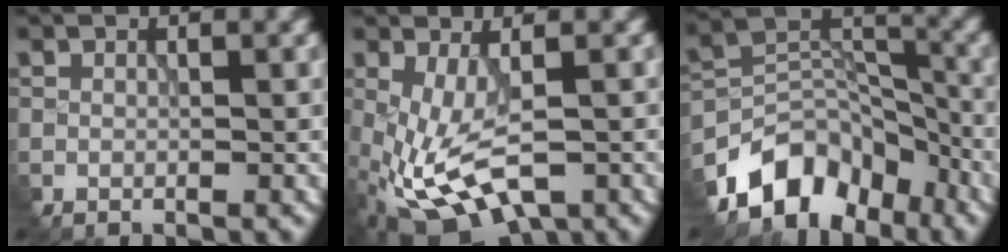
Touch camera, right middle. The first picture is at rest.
{"total": 7.9, "force": [-2.6, 3.6, 6.5], "torque": [-0.161, -0.011, -0.038]}
{"total": 7.4, "force": [-5.7, 4.3, 1.9], "torque": [-0.021, 0.002, -0.105]}